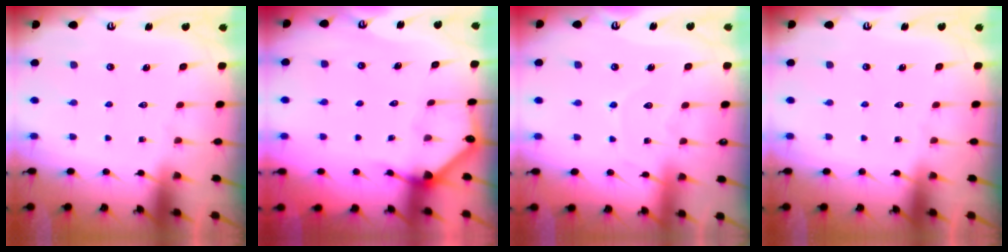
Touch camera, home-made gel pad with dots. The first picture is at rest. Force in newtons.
{"total": 2.7, "press": 2.7, "slide": 0.1}
{"total": 6.4, "press": 6.3, "slide": 0.6}
{"total": 0.0}